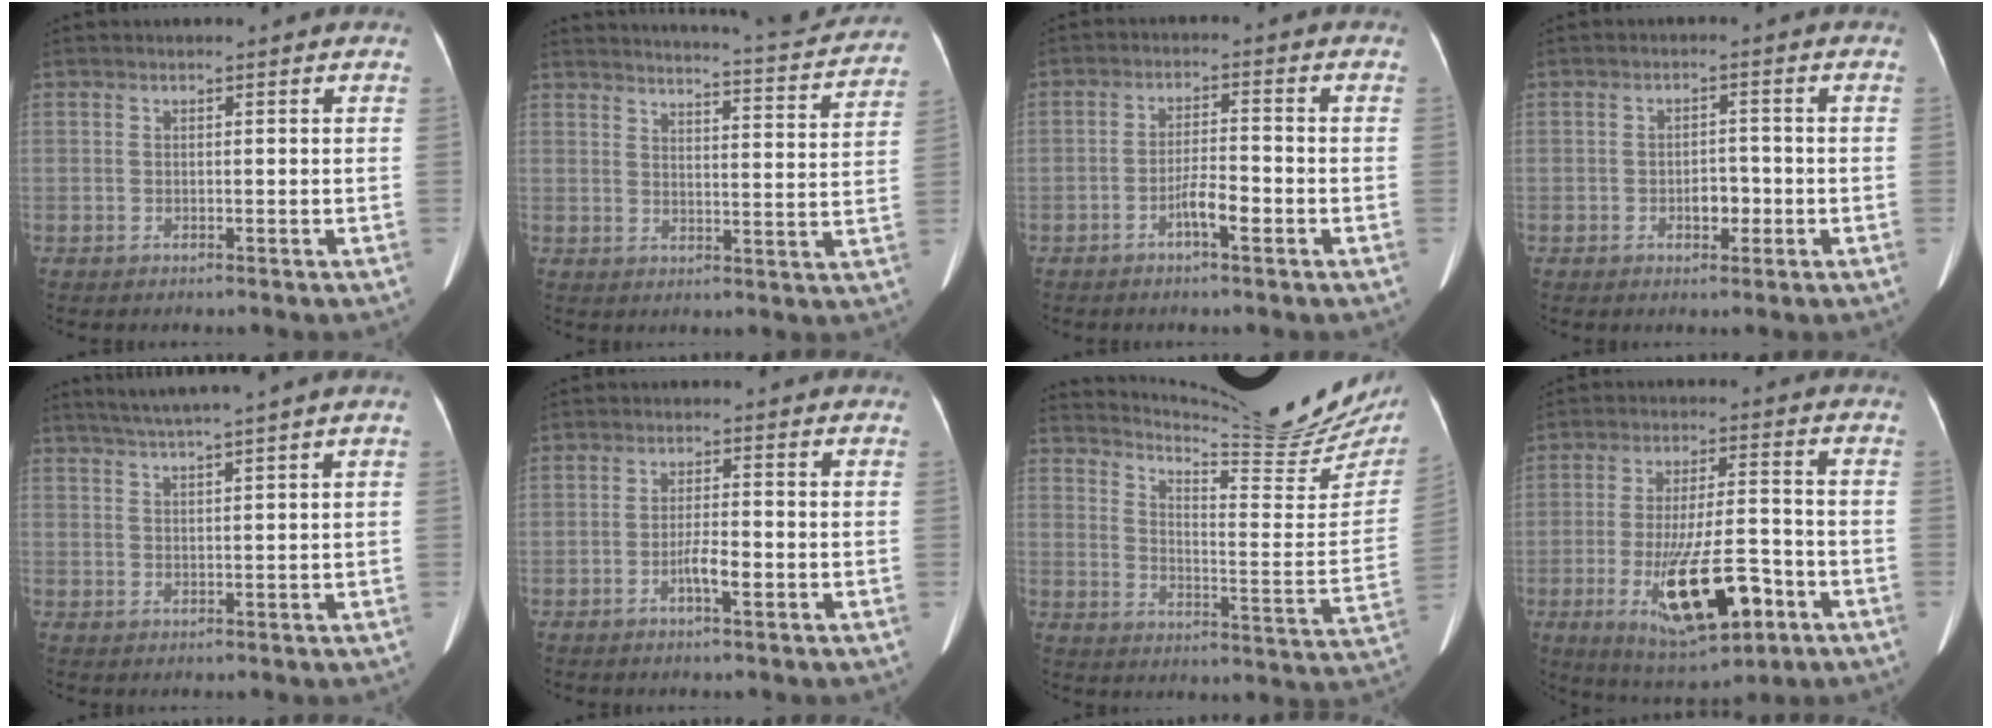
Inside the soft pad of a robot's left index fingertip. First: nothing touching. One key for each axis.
{"total": 18.7, "fx": 18.0, "fy": 1.2, "fz": 5.0, "tx": -0.074, "ty": -0.044, "tz": 0.212}
{"total": 4.0, "fx": -2.1, "fy": 0.7, "fz": 3.4, "tx": -0.062, "ty": 0.002, "tz": -0.039}
{"total": 3.0, "fx": -1.1, "fy": 1.7, "fz": 2.2, "tx": -0.033, "ty": 0.005, "tz": -0.013}
{"total": 5.6, "fx": 4.6, "fy": -1.6, "fz": 2.9, "tx": -0.049, "ty": 0.014, "tz": 0.081}
{"total": 3.3, "fx": -1.3, "fy": 0.5, "fz": 3.0, "tx": -0.055, "ty": 0.001, "tz": -0.024}
{"total": 21.7, "fx": 20.2, "fy": 1.4, "fz": 7.8, "tx": -0.123, "ty": -0.088, "tz": 0.257}
{"total": 14.3, "fx": -5.5, "fy": 3.9, "fz": 12.6, "tx": -0.224, "ty": -0.015, "tz": -0.080}